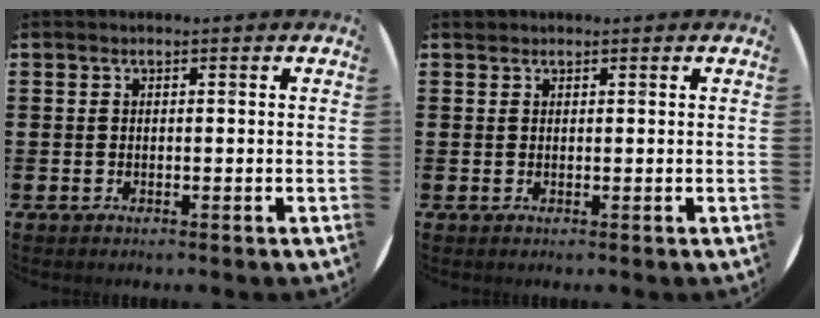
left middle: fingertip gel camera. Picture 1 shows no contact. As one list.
[{"total": 0.5, "force": [0.5, 0.1, -0.1], "torque": [0.001, 0.003, 0.010]}]